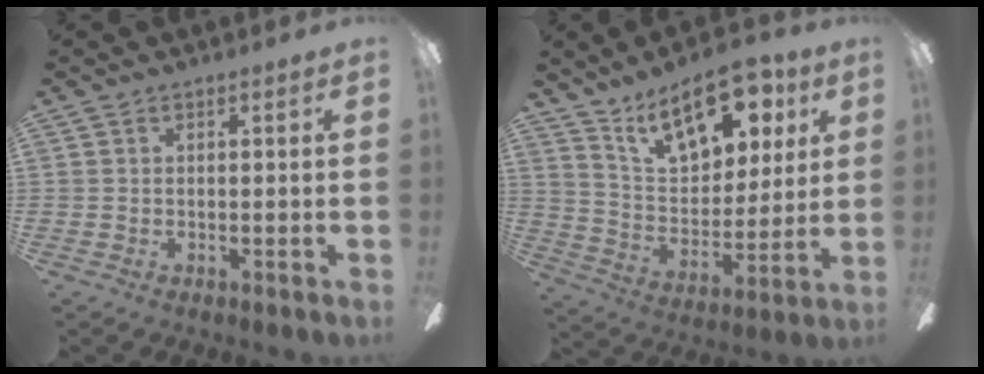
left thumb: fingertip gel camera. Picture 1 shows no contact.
{"total": 18.5, "force": [11.6, 9.5, 10.8], "torque": [-0.165, -0.056, 0.204]}